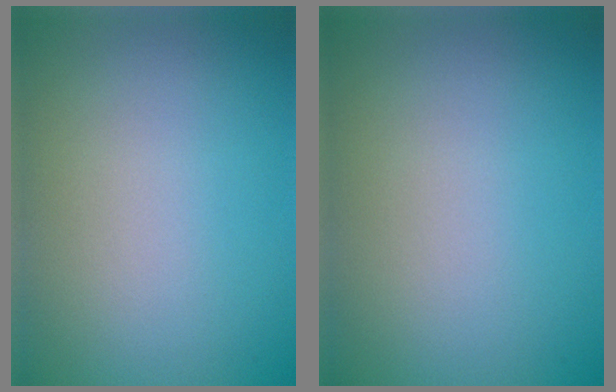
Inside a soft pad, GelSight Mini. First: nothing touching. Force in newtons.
{"total": 0.0}